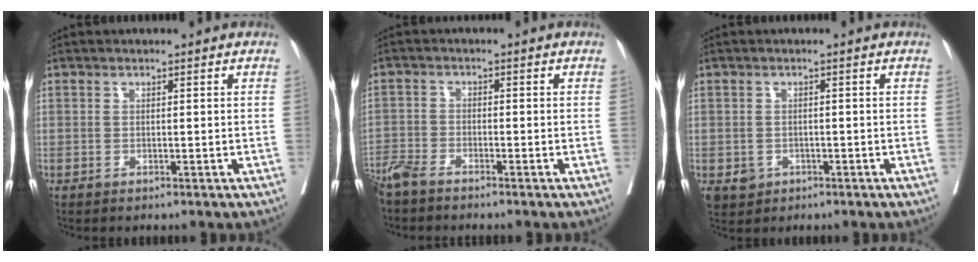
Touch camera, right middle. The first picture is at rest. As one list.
[{"total": 4.1, "force": [-3.7, 0.4, 1.8], "torque": [-0.032, -0.011, -0.075]}, {"total": 2.8, "force": [-1.0, 2.5, 0.7], "torque": [-0.009, 0.002, -0.010]}]